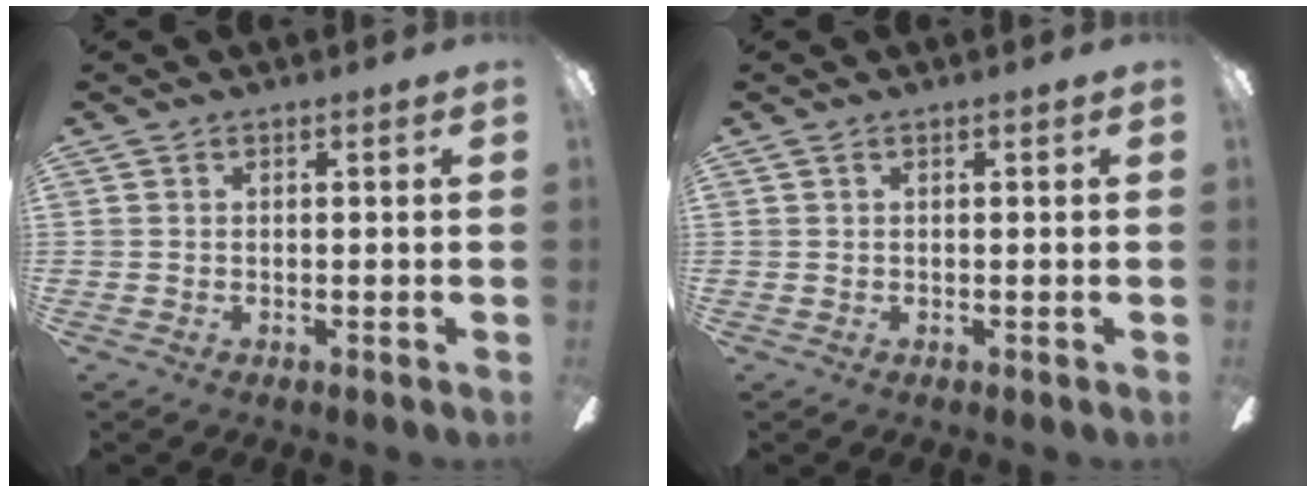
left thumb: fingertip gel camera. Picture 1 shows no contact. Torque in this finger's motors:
{"motor_torque": [0.00, 0.00, -0.16, 0.16, 0.00]}